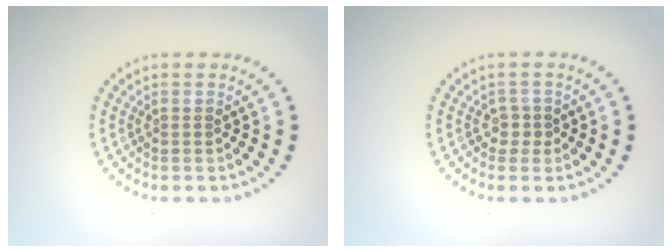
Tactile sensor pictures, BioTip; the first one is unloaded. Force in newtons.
{"total": 1.4, "press": 1.1, "slide": 1.0}